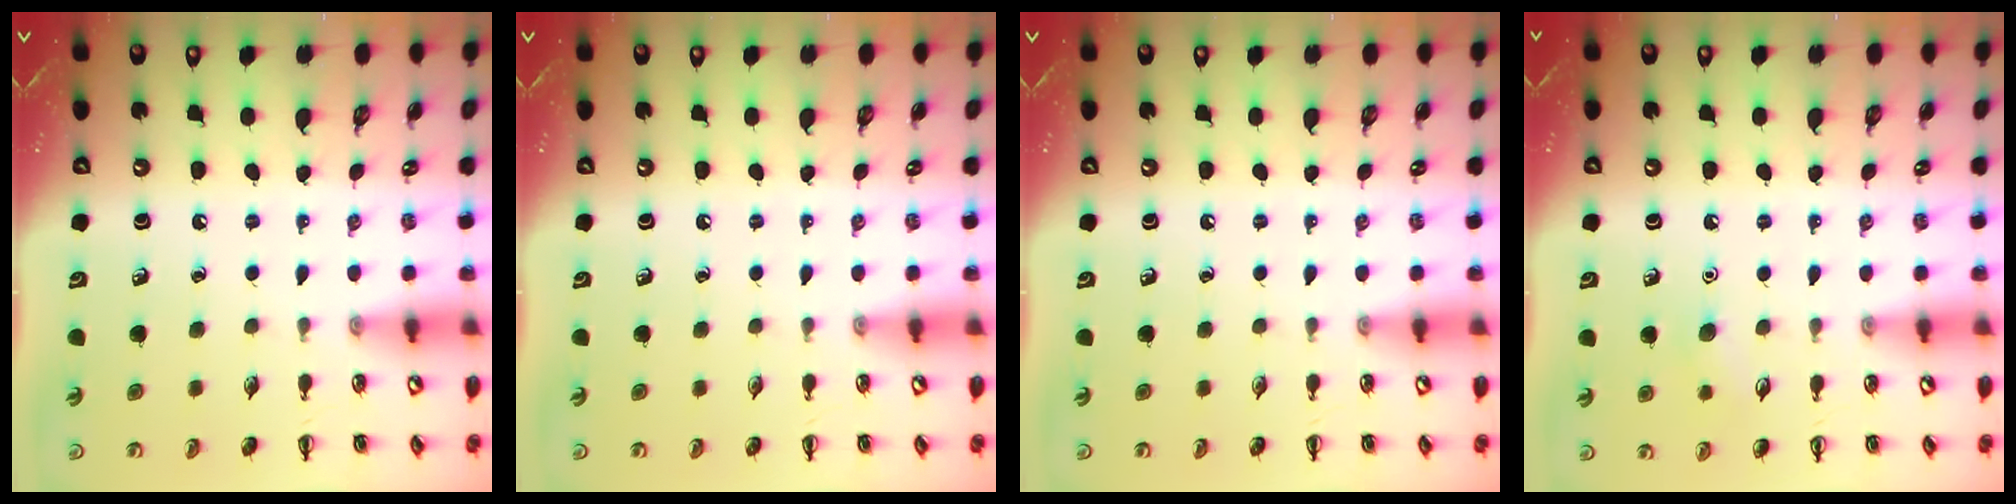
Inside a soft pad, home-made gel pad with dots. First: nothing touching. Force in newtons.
{"total": 0.0}
{"total": 0.0}
{"total": 5.5, "press": 5.4, "slide": 1.3}